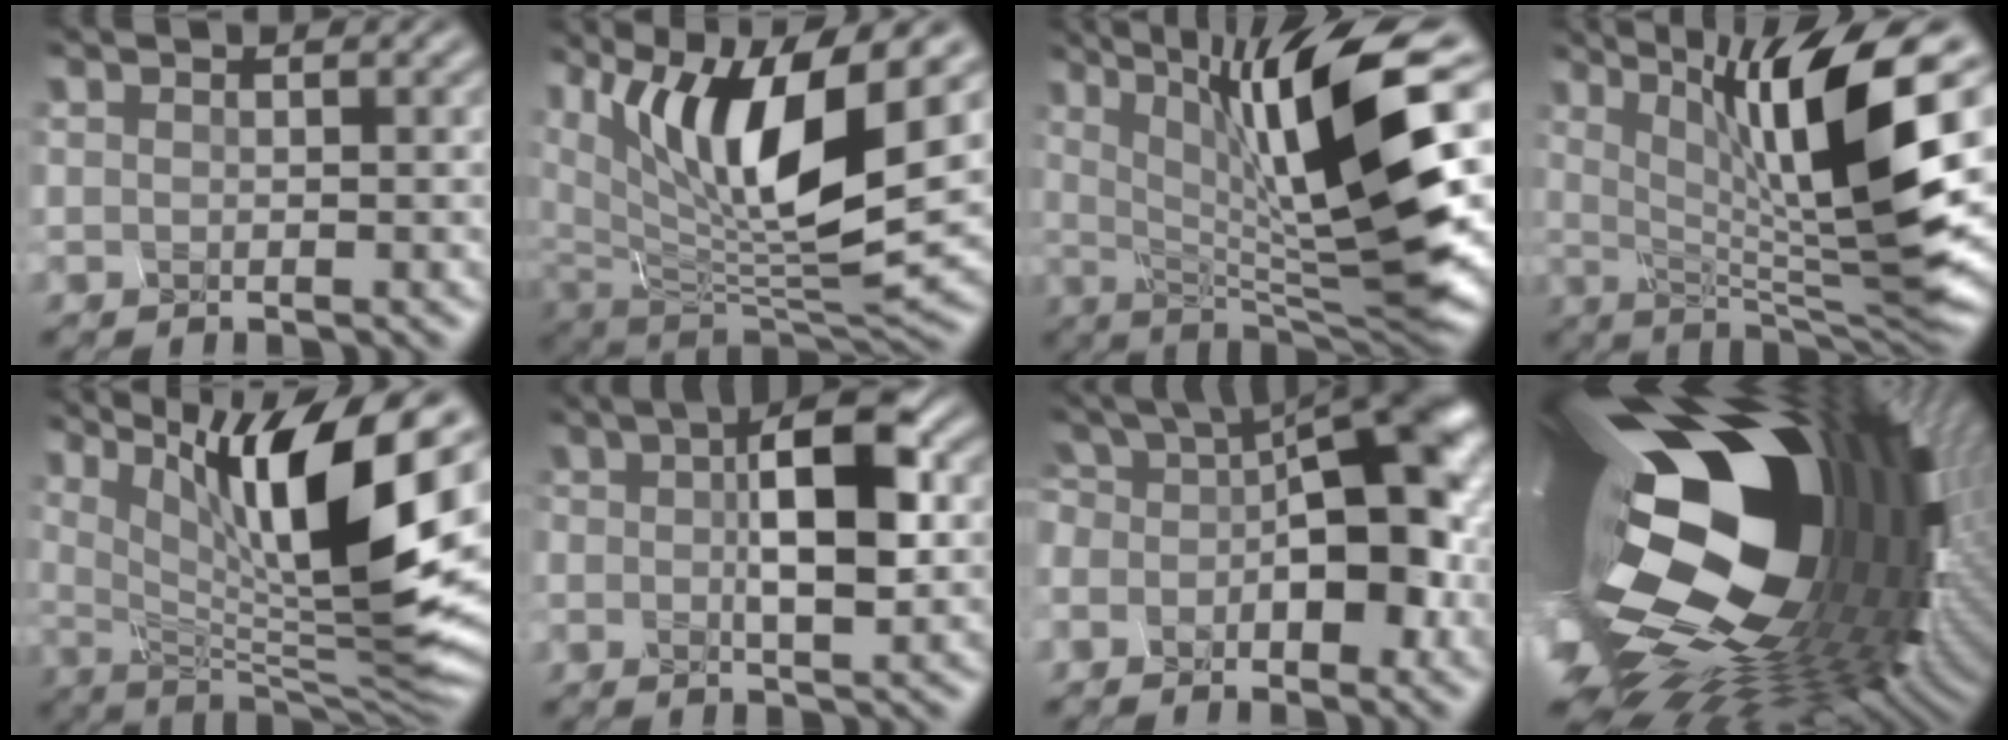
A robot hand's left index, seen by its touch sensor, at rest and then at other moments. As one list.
[{"total": 10.6, "force": [4.1, 3.5, 9.1], "torque": [-0.176, -0.011, 0.097]}, {"total": 13.6, "force": [2.9, 2.8, 12.9], "torque": [-0.213, 0.004, 0.070]}, {"total": 11.8, "force": [2.4, 2.0, 11.4], "torque": [-0.194, 0.003, 0.066]}, {"total": 12.7, "force": [3.6, 2.8, 11.8], "torque": [-0.196, -0.001, 0.085]}, {"total": 5.2, "force": [-0.2, 1.9, 4.9], "torque": [-0.102, 0.004, 0.013]}, {"total": 10.8, "force": [-2.2, 5.3, 9.2], "torque": [-0.131, 0.017, -0.024]}, {"total": 20.9, "force": [3.0, 12.1, 16.8], "torque": [-0.314, -0.047, 0.063]}]